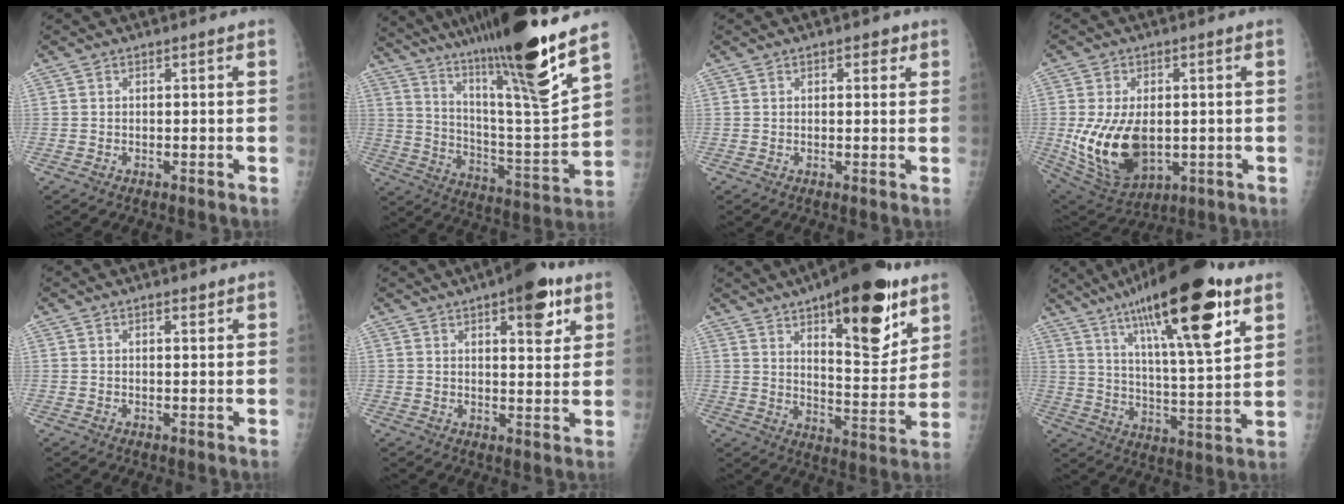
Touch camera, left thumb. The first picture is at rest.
{"total": 26.8, "force": [19.5, 1.2, 18.3], "torque": [-0.287, -0.096, 0.326]}
{"total": 2.4, "force": [1.3, 1.3, 1.5], "torque": [-0.004, -0.002, 0.014]}
{"total": 15.5, "force": [-1.3, 9.5, 12.2], "torque": [-0.216, -0.012, 0.004]}
{"total": 1.6, "force": [1.1, 0.6, 1.0], "torque": [-0.009, -0.005, 0.015]}
{"total": 10.4, "force": [5.6, 3.8, 7.9], "torque": [-0.083, -0.021, 0.072]}
{"total": 22.6, "force": [12.5, 8.1, 16.9], "torque": [-0.210, -0.063, 0.191]}
{"total": 24.8, "force": [13.5, 5.7, 20.0], "torque": [-0.313, -0.034, 0.220]}